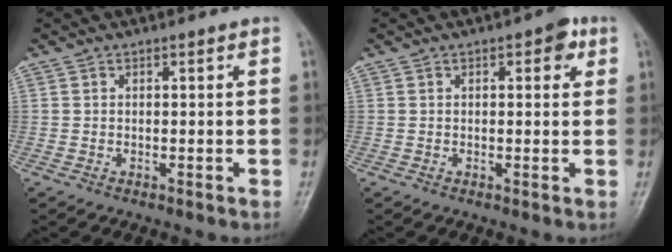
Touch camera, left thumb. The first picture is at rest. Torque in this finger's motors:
{"motor_torque": [0.54, 0.25, 0.14, -0.24, 0.00]}